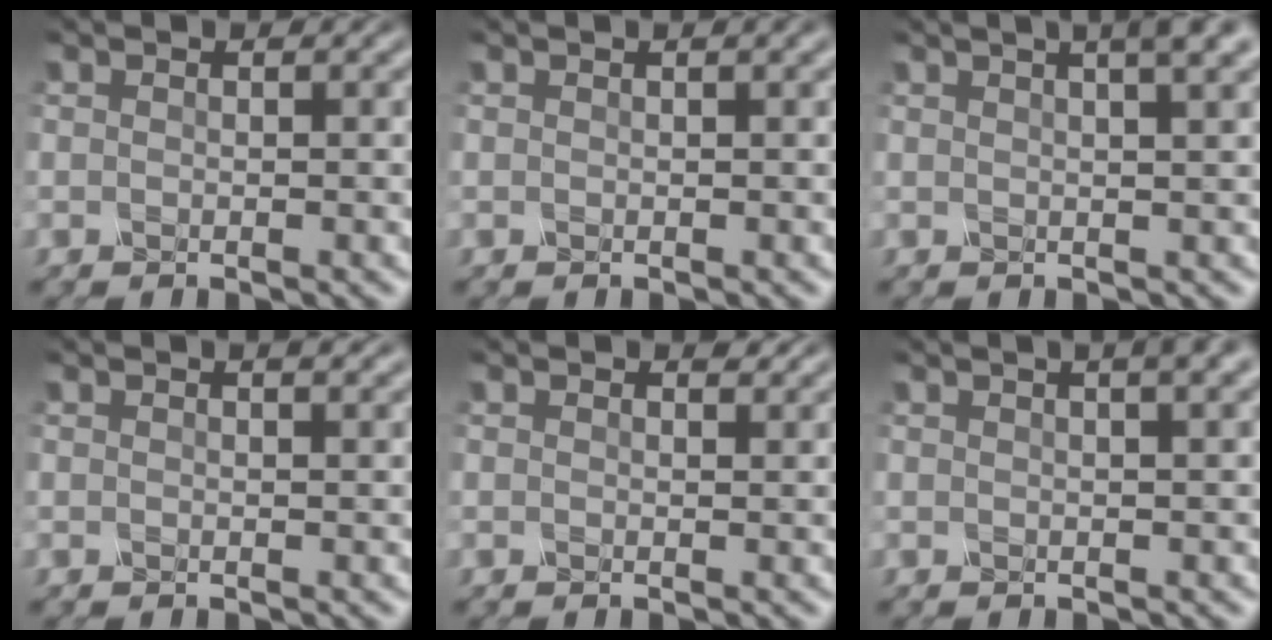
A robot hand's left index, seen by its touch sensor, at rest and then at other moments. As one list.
[{"total": 0.8, "force": [0.5, 0.1, 0.6], "torque": [-0.011, 0.002, 0.005]}, {"total": 5.3, "force": [3.1, 1.7, 4.0], "torque": [-0.027, 0.029, 0.007]}, {"total": 1.4, "force": [1.0, 0.3, 0.8], "torque": [-0.010, -0.001, 0.011]}, {"total": 0.9, "force": [0.8, 0.3, 0.3], "torque": [-0.009, -0.002, 0.011]}, {"total": 4.0, "force": [2.4, 1.3, 3.0], "torque": [-0.020, 0.018, 0.004]}]